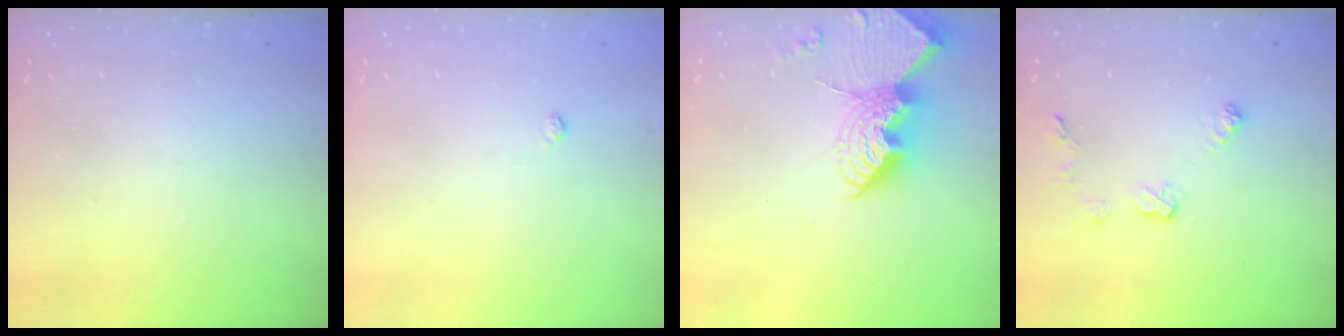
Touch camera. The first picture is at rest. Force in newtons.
{"total": 3.2, "press": 3.1, "slide": 0.5}
{"total": 17.5, "press": 17.5, "slide": 1.7}
{"total": 7.3, "press": 7.3, "slide": 0.2}